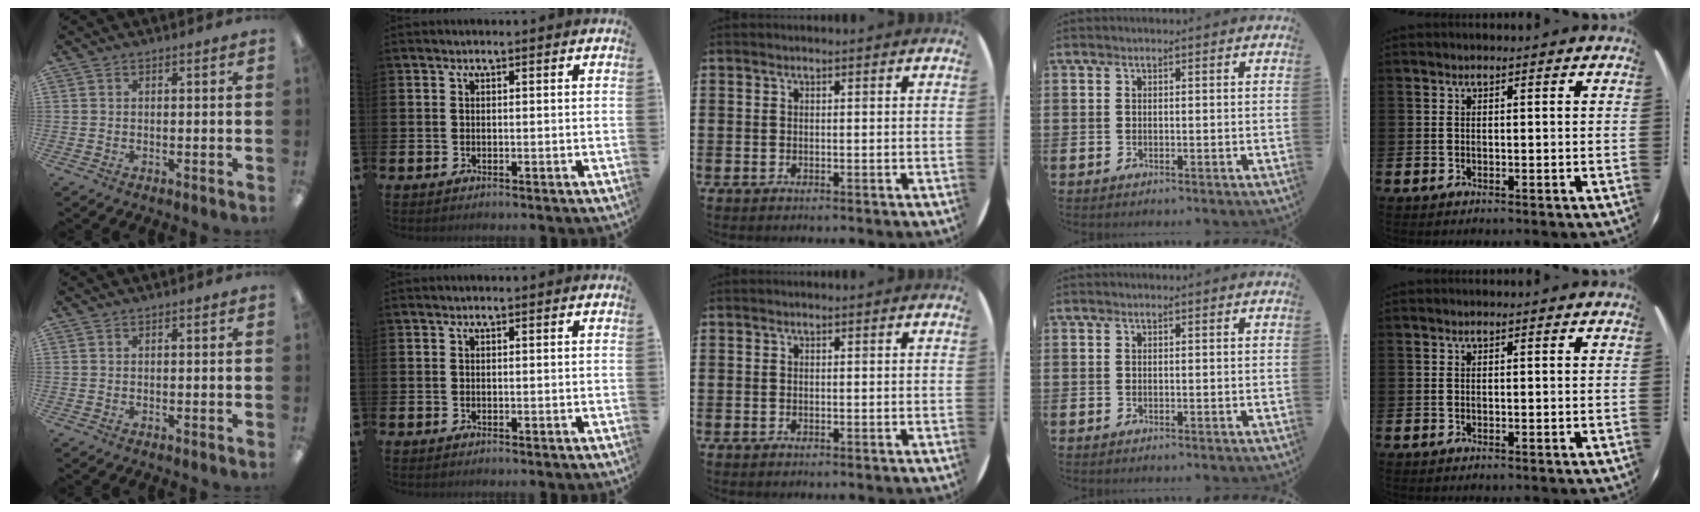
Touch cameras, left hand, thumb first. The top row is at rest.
{}